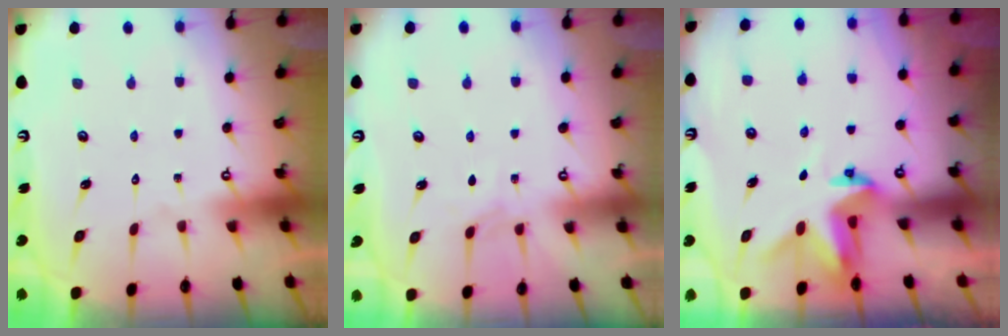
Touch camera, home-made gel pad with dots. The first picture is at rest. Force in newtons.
{"total": 3.0, "press": 3.0, "slide": 0.5}
{"total": 3.2, "press": 3.2, "slide": 0.1}